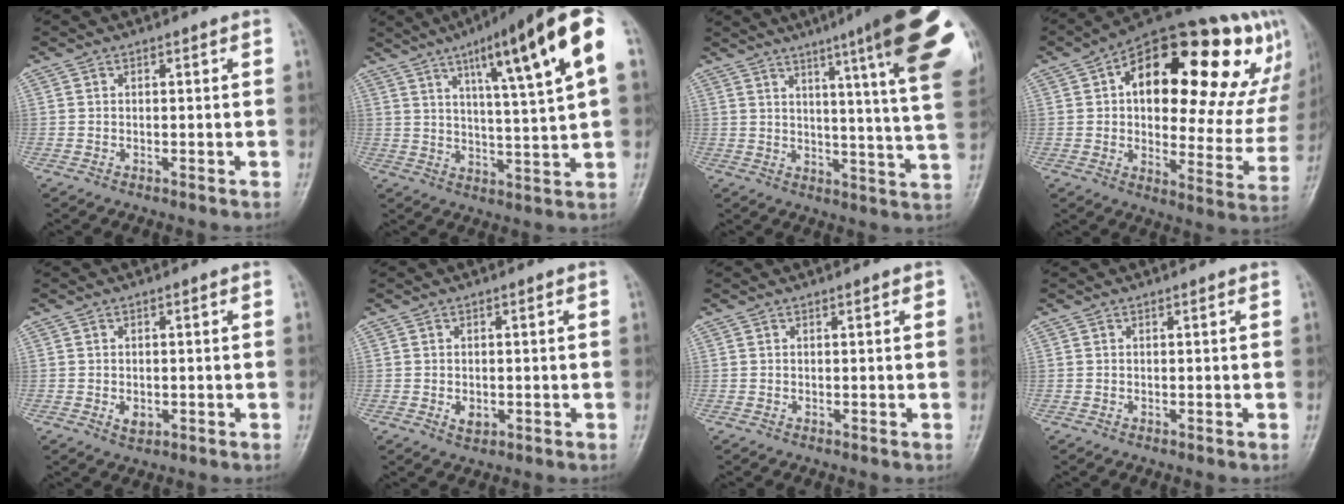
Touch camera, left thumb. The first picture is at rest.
{"total": 18.5, "force": [7.8, 2.2, 16.7], "torque": [-0.238, -0.011, 0.113]}
{"total": 22.9, "force": [11.8, 1.9, 19.5], "torque": [-0.226, -0.037, 0.139]}
{"total": 30.7, "force": [12.1, 14.3, 24.4], "torque": [-0.292, 0.026, 0.176]}
{"total": 2.5, "force": [-0.7, 1.8, 1.6], "torque": [-0.019, 0.002, -0.007]}
{"total": 2.5, "force": [-0.6, 1.8, 1.6], "torque": [-0.020, 0.001, -0.006]}
{"total": 0.7, "force": [0.3, 0.3, 0.6], "torque": [-0.006, 0.001, 0.001]}
{"total": 0.0}